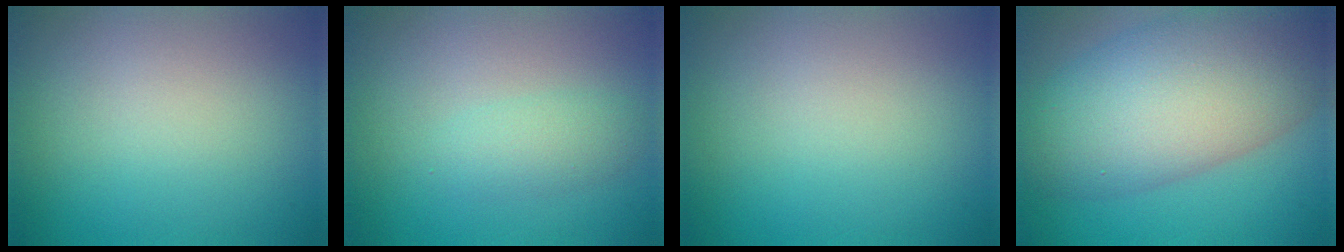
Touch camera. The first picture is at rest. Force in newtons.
{"total": 2.0, "press": 2.0, "slide": 0.1}
{"total": 0.0}
{"total": 11.6, "press": 11.6, "slide": 0.3}